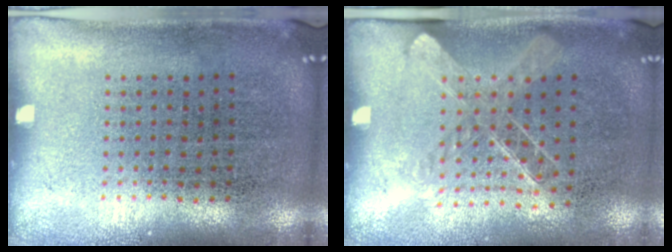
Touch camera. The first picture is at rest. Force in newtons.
{"total": 1.3, "press": 1.1, "slide": 0.7}